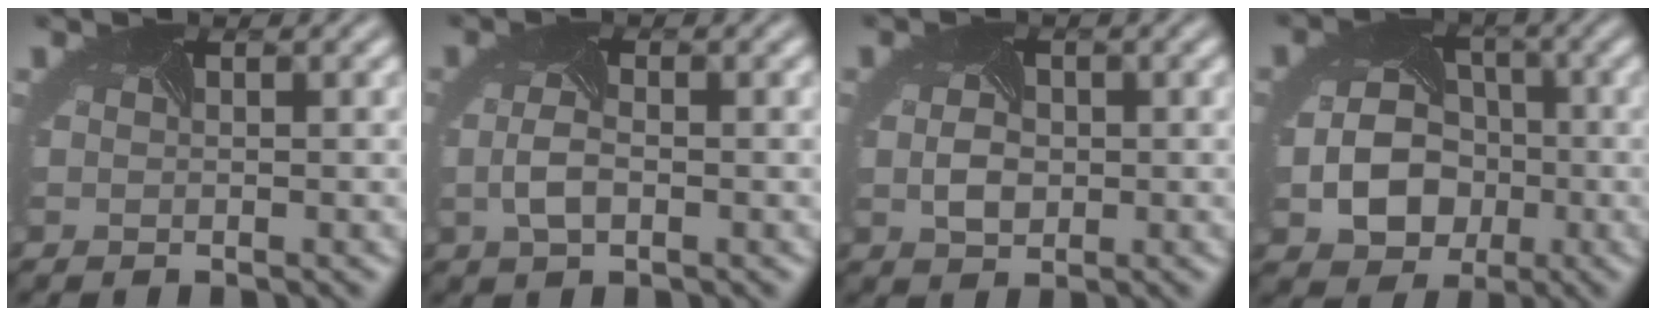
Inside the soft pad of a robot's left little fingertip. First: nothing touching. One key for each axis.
{"total": 2.2, "fx": -0.4, "fy": 1.0, "fz": 2.0, "tx": -0.053, "ty": -0.004, "tz": -0.008}
{"total": 2.6, "fx": -0.1, "fy": 1.8, "fz": 1.8, "tx": -0.041, "ty": -0.004, "tz": 0.000}
{"total": 6.9, "fx": -1.7, "fy": 5.5, "fz": 3.8, "tx": -0.062, "ty": -0.020, "tz": -0.026}